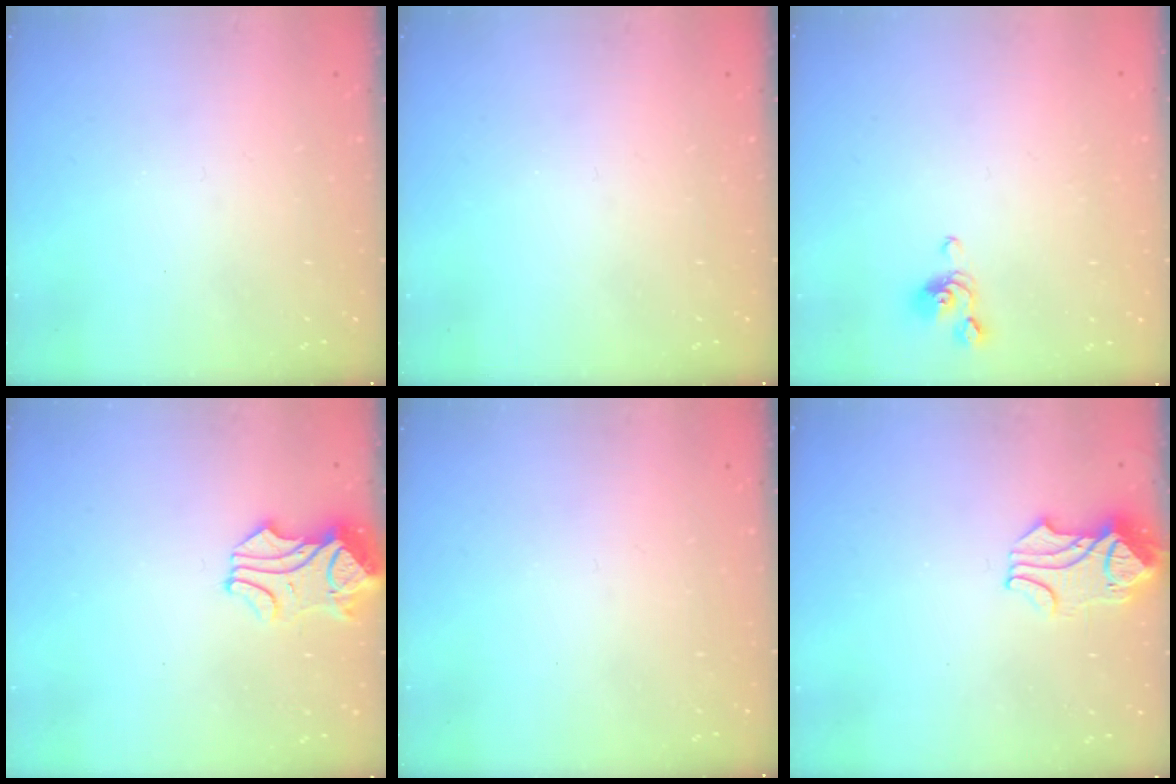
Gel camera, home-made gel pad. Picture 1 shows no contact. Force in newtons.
{"total": 0.0}
{"total": 3.5, "press": 3.5, "slide": 0.6}
{"total": 1.2, "press": 0.1, "slide": 1.2}
{"total": 0.0}
{"total": 1.2, "press": 0.6, "slide": 1.0}